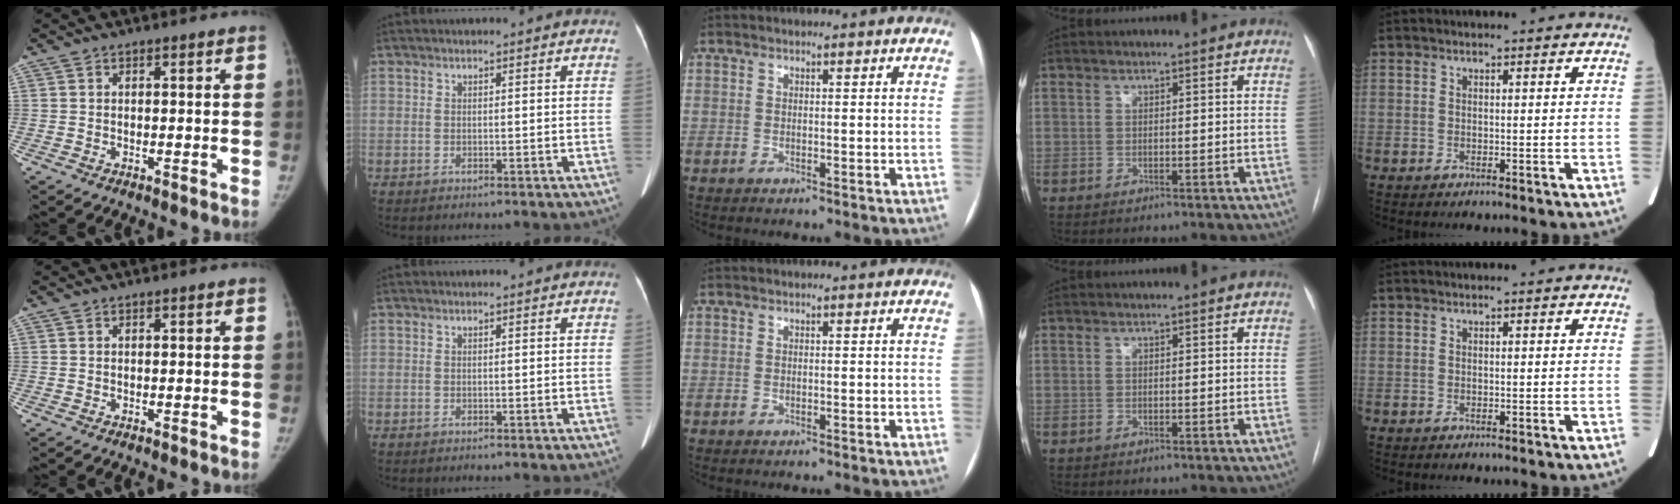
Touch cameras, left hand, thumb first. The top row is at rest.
{}